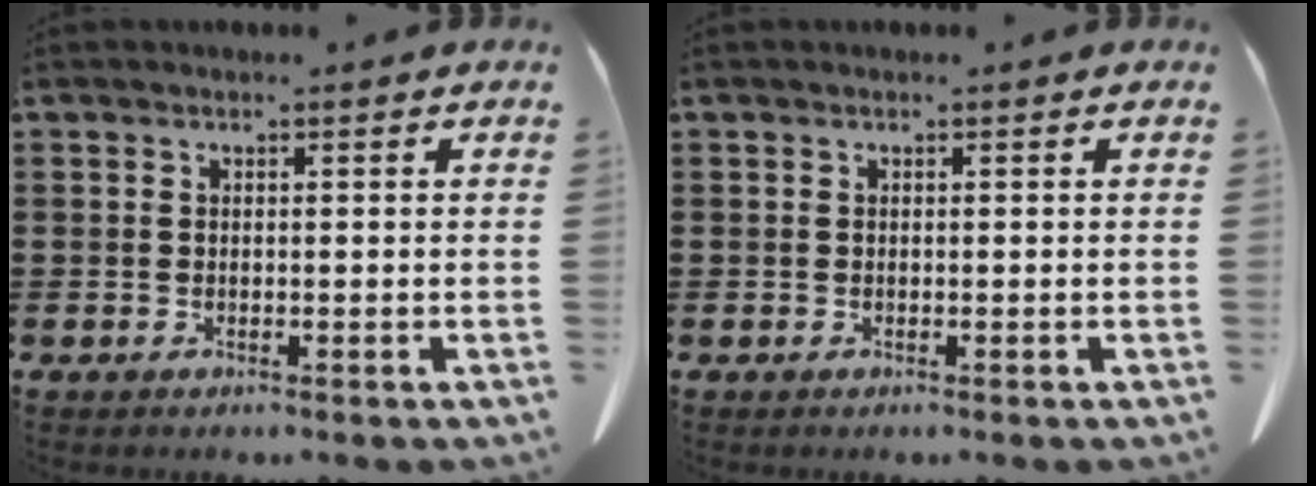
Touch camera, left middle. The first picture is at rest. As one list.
[{"total": 0.0}]